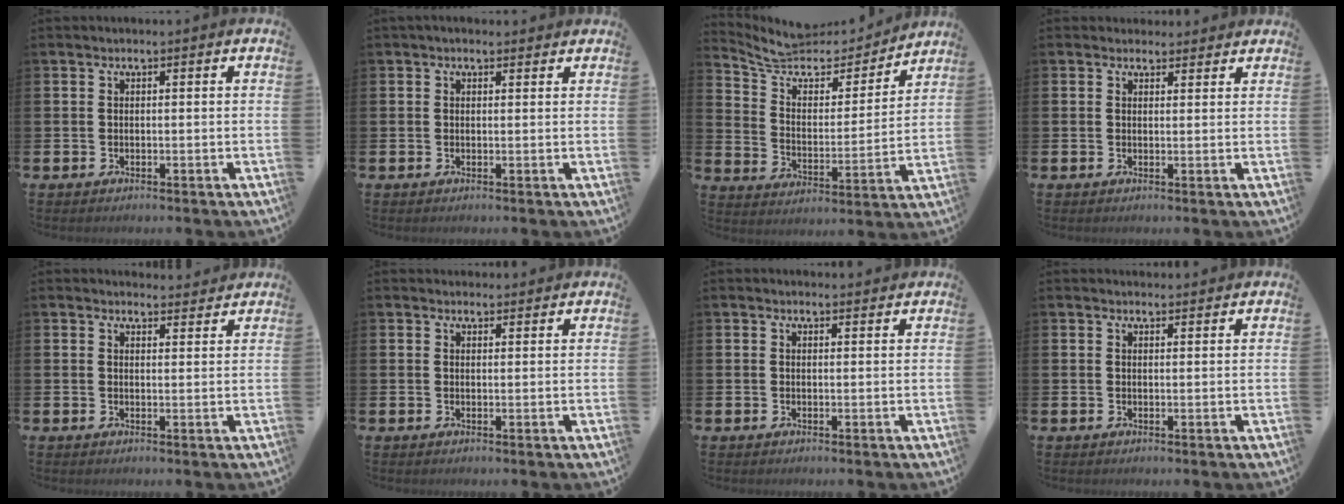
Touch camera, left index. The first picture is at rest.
{"total": 1.0, "force": [0.8, 0.5, 0.3], "torque": [0.002, 0.005, 0.011]}
{"total": 8.2, "force": [7.0, 3.3, 2.5], "torque": [-0.083, -0.056, 0.118]}
{"total": 2.2, "force": [2.0, 0.8, -0.1], "torque": [0.007, -0.005, 0.036]}
{"total": 2.6, "force": [2.6, 0.5, 0.0], "torque": [0.005, -0.017, 0.045]}
{"total": 1.7, "force": [1.6, 0.5, -0.1], "torque": [0.008, -0.005, 0.029]}
{"total": 1.1, "force": [1.1, 0.3, 0.1], "torque": [0.006, -0.003, 0.018]}
{"total": 1.5, "force": [1.5, 0.3, 0.0], "torque": [0.007, -0.005, 0.026]}